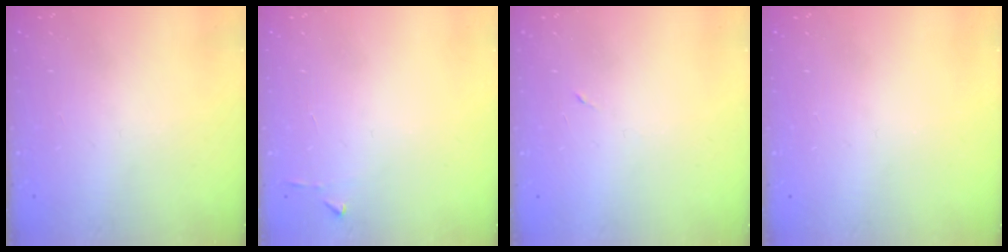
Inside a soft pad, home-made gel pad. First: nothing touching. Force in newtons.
{"total": 3.2, "press": 3.2, "slide": 0.4}
{"total": 3.1, "press": 2.9, "slide": 1.1}
{"total": 0.0}